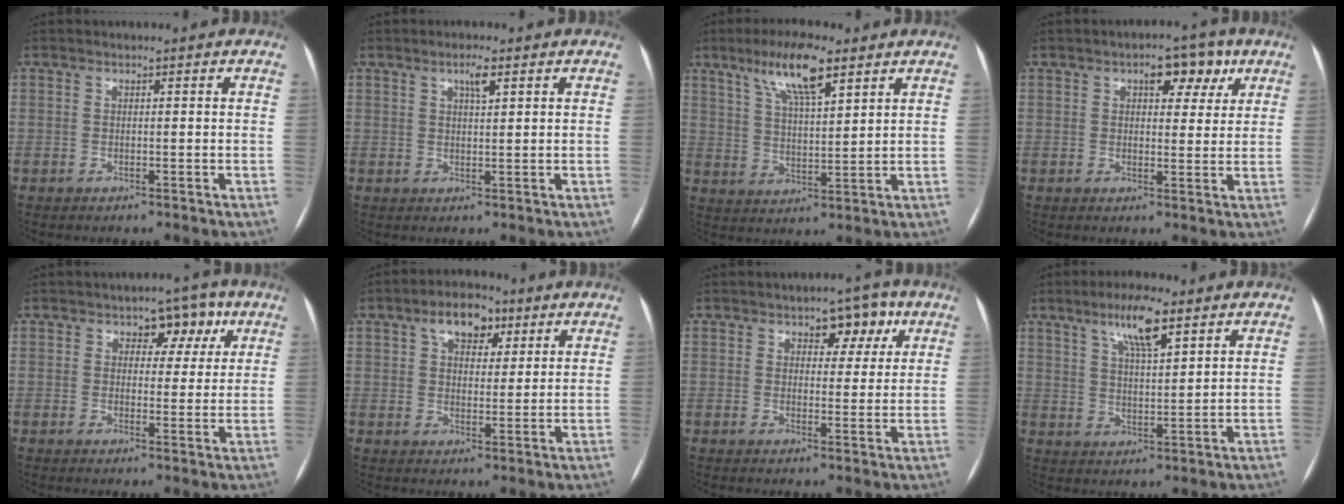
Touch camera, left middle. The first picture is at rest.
{"total": 2.6, "force": [1.4, 0.4, 2.2], "torque": [-0.039, 0.003, 0.023]}
{"total": 9.8, "force": [6.1, 1.9, 7.4], "torque": [-0.142, 0.010, 0.110]}
{"total": 5.9, "force": [3.0, 3.1, 4.0], "torque": [-0.046, 0.018, 0.038]}
{"total": 5.3, "force": [2.5, 3.5, 3.2], "torque": [-0.026, 0.017, 0.031]}
{"total": 7.0, "force": [3.6, 4.0, 4.5], "torque": [-0.070, 0.021, 0.057]}
{"total": 5.3, "force": [2.7, 3.2, 3.3], "torque": [-0.031, 0.015, 0.034]}
{"total": 7.8, "force": [4.8, 1.4, 6.0], "torque": [-0.113, 0.007, 0.085]}